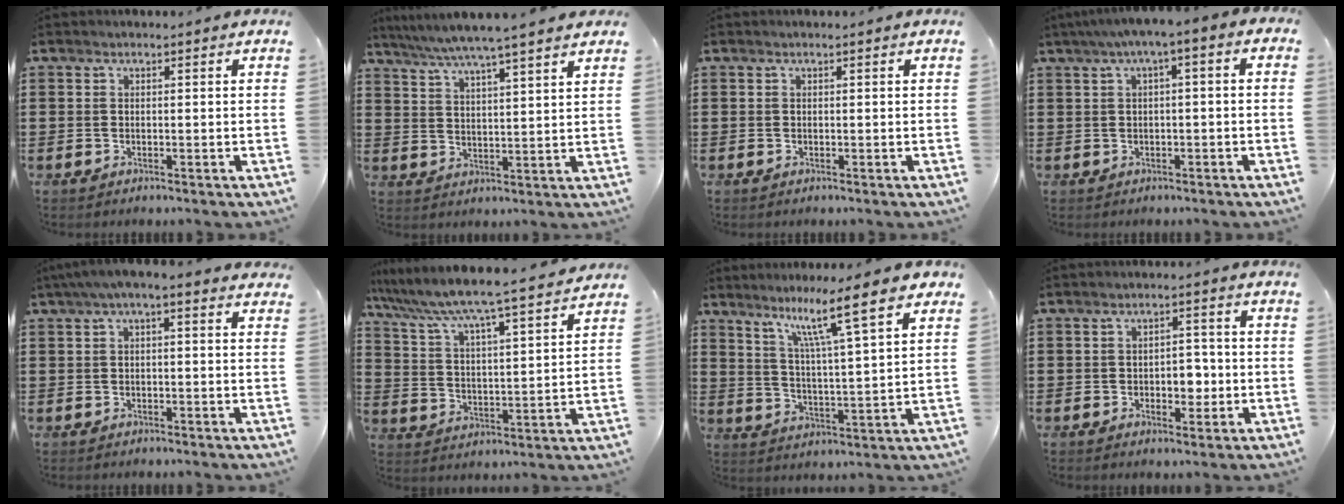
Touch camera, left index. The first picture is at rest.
{"total": 5.5, "force": [4.8, -0.6, 2.5], "torque": [-0.067, -0.026, 0.082]}
{"total": 0.0}
{"total": 3.0, "force": [-0.9, 0.5, 2.8], "torque": [-0.050, 0.004, -0.023]}
{"total": 2.1, "force": [0.3, 0.5, 2.0], "torque": [-0.036, 0.004, 0.002]}
{"total": 5.5, "force": [5.2, -0.7, 1.7], "torque": [-0.061, -0.049, 0.080]}
{"total": 11.0, "force": [7.7, 0.6, 7.9], "torque": [-0.151, -0.038, 0.119]}
{"total": 4.2, "force": [-0.9, 2.6, 3.1], "torque": [-0.053, 0.005, -0.023]}